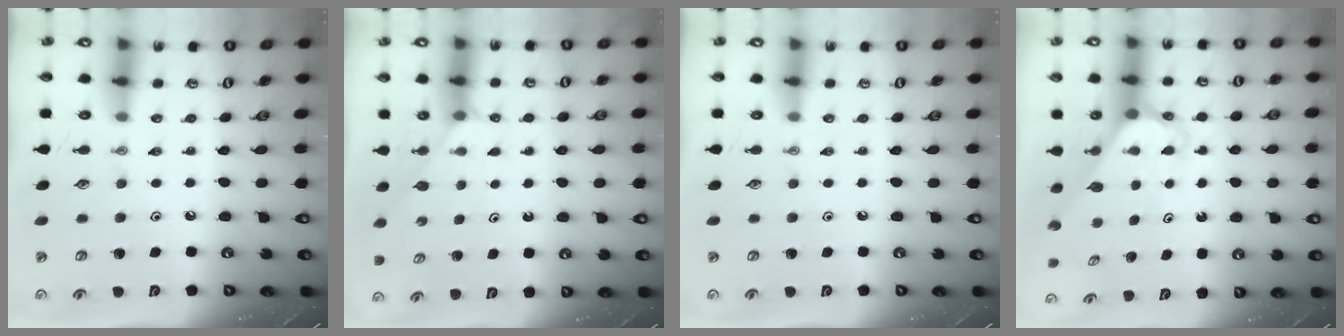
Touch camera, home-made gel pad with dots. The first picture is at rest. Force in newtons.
{"total": 2.2, "press": 2.2, "slide": 0.4}
{"total": 0.0}
{"total": 2.7, "press": 2.7, "slide": 0.2}